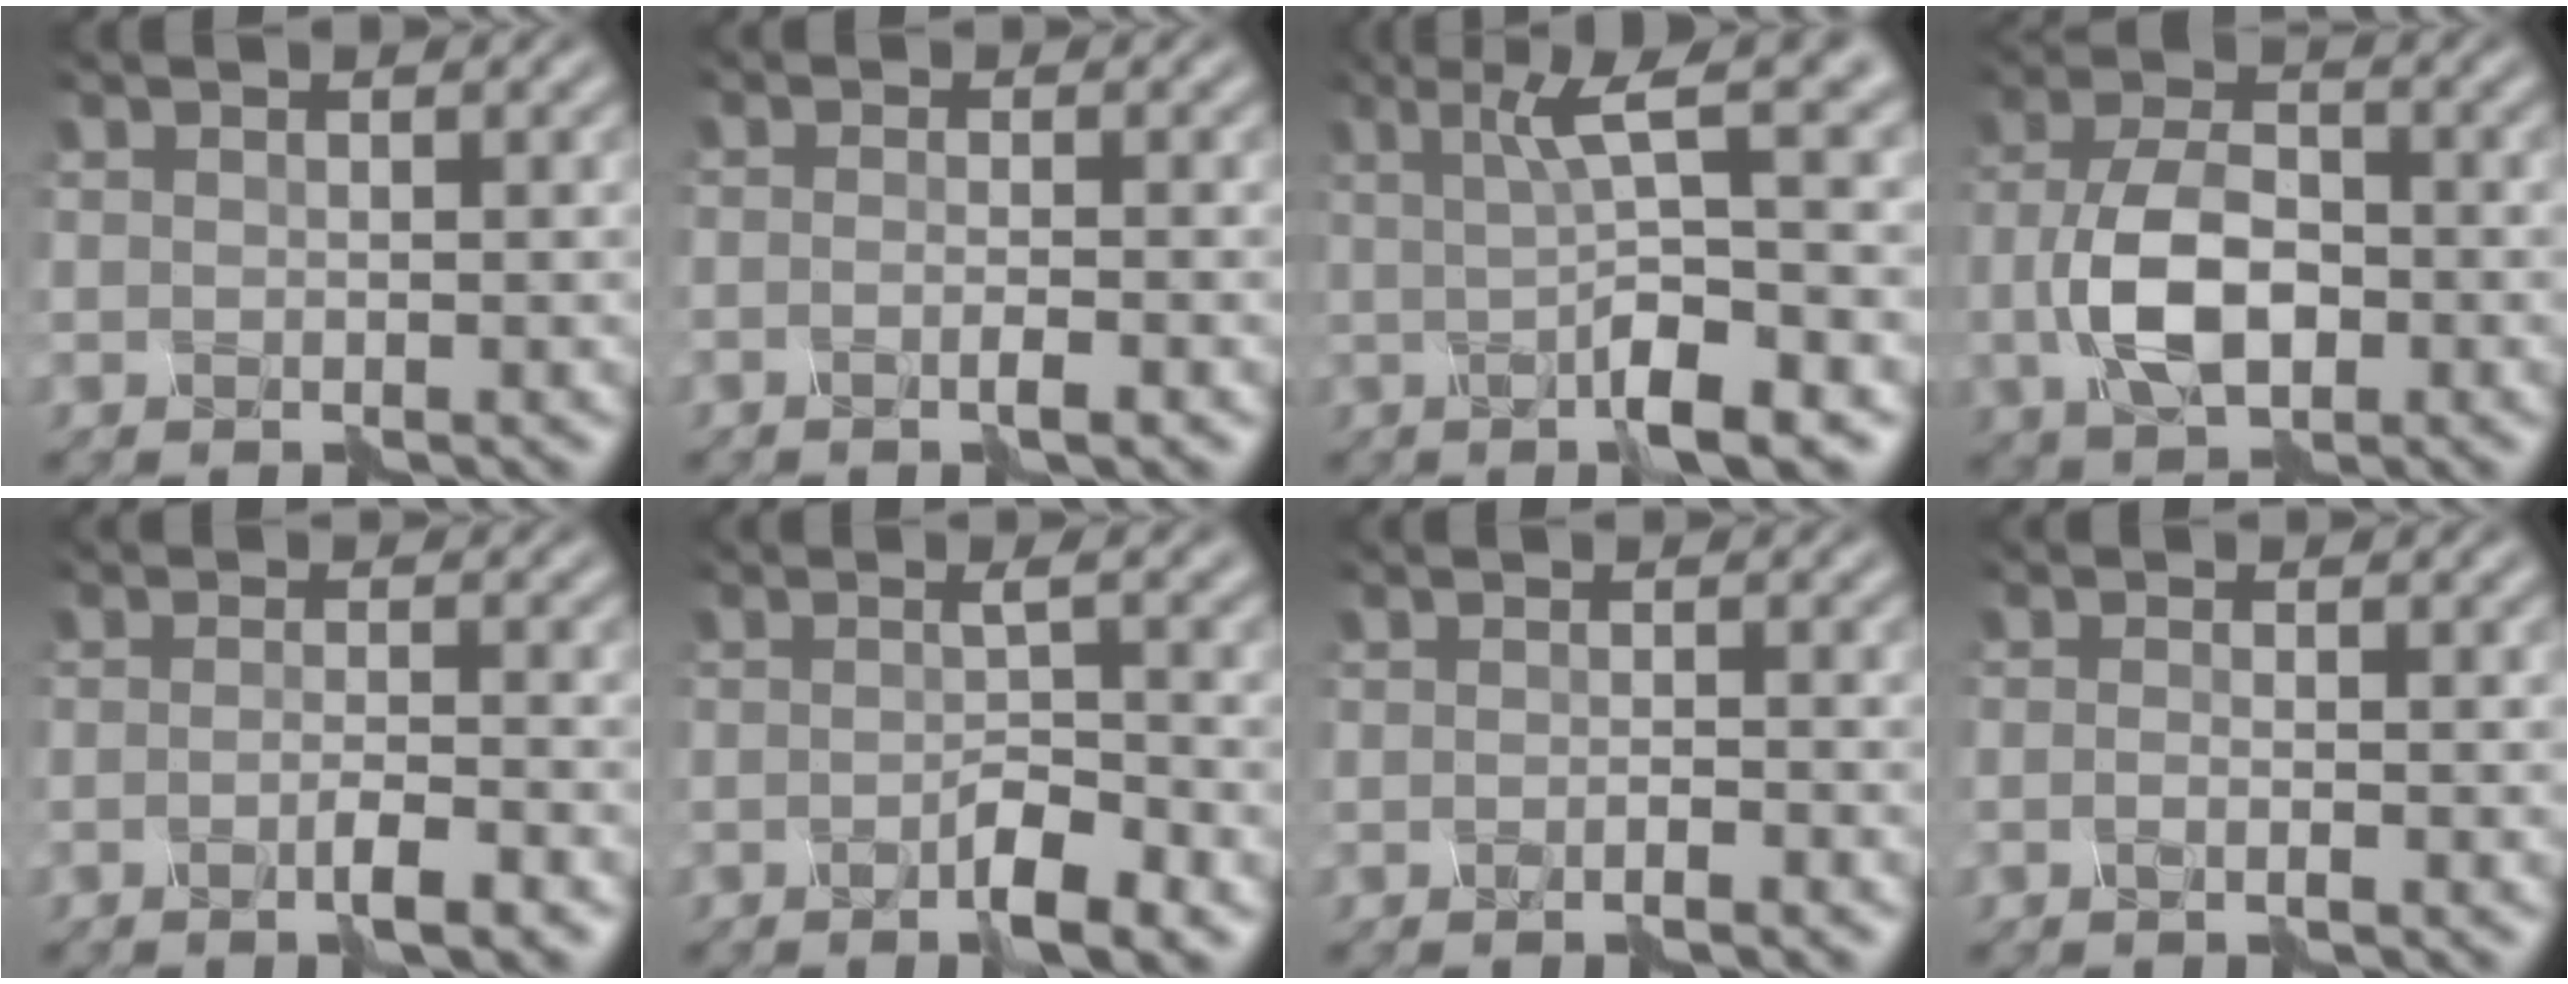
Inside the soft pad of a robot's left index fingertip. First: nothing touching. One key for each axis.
{"total": 1.6, "fx": -1.2, "fy": -0.2, "fz": 1.0, "tx": -0.017, "ty": -0.001, "tz": -0.026}
{"total": 6.9, "fx": -0.1, "fy": 0.6, "fz": 6.9, "tx": -0.103, "ty": 0.013, "tz": -0.001}
{"total": 5.6, "fx": -1.4, "fy": 3.2, "fz": 4.4, "tx": -0.100, "ty": -0.004, "tz": -0.028}
{"total": 2.6, "fx": -1.9, "fy": -0.1, "fz": 1.7, "tx": -0.032, "ty": 0.001, "tz": -0.037}
{"total": 3.3, "fx": -1.8, "fy": -0.1, "fz": 2.7, "tx": -0.049, "ty": -0.001, "tz": -0.034}
{"total": 1.4, "fx": -1.3, "fy": -0.4, "fz": 0.4, "tx": -0.009, "ty": -0.003, "tz": -0.023}
{"total": 1.2, "fx": -1.1, "fy": 0.0, "fz": 0.6, "tx": -0.014, "ty": -0.006, "tz": -0.020}